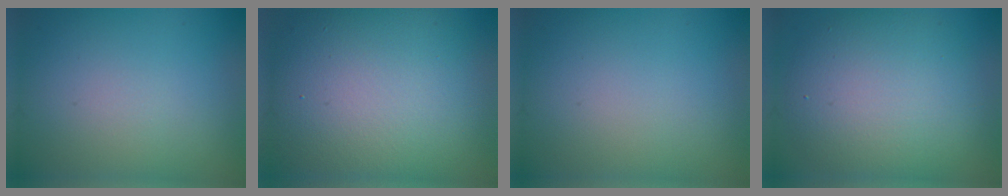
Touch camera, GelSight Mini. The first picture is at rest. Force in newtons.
{"total": 13.5, "press": 13.5, "slide": 0.5}
{"total": 0.0}
{"total": 7.4, "press": 7.4, "slide": 0.4}